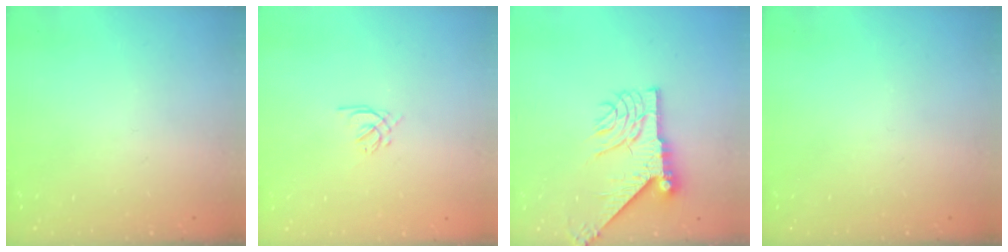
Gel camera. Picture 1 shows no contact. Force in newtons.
{"total": 1.2, "press": 1.0, "slide": 0.5}
{"total": 11.1, "press": 11.1, "slide": 1.3}
{"total": 0.0}